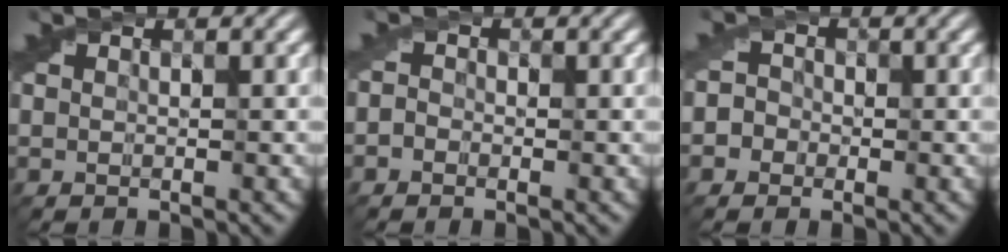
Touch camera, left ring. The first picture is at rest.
{"total": 1.3, "force": [-0.6, 1.1, 0.4], "torque": [0.004, -0.002, -0.028]}
{"total": 2.8, "force": [-0.6, 2.7, 0.7], "torque": [0.017, 0.016, -0.040]}